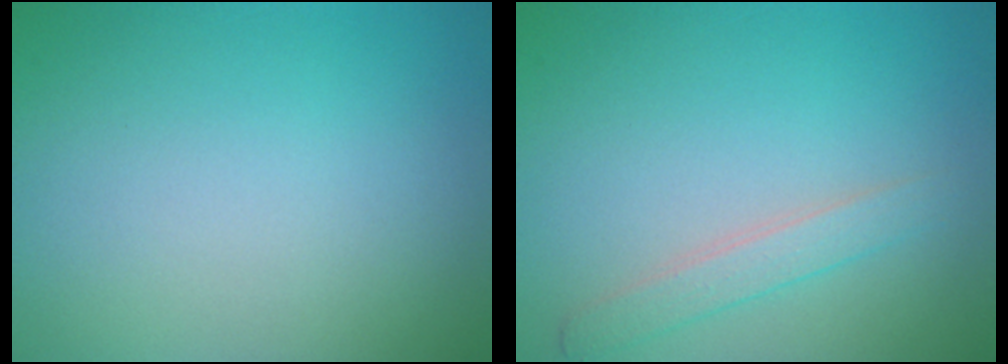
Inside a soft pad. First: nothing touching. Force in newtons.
{"total": 1.7, "press": 1.7, "slide": 0.1}